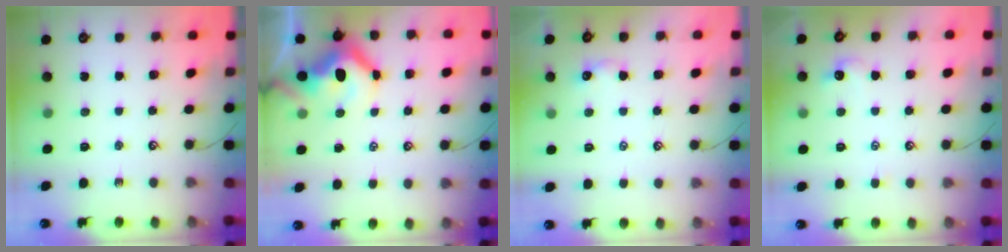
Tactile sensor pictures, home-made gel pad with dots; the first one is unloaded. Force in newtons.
{"total": 9.7, "press": 9.6, "slide": 1.7}
{"total": 1.6, "press": 1.5, "slide": 0.4}
{"total": 0.7, "press": 0.2, "slide": 0.6}